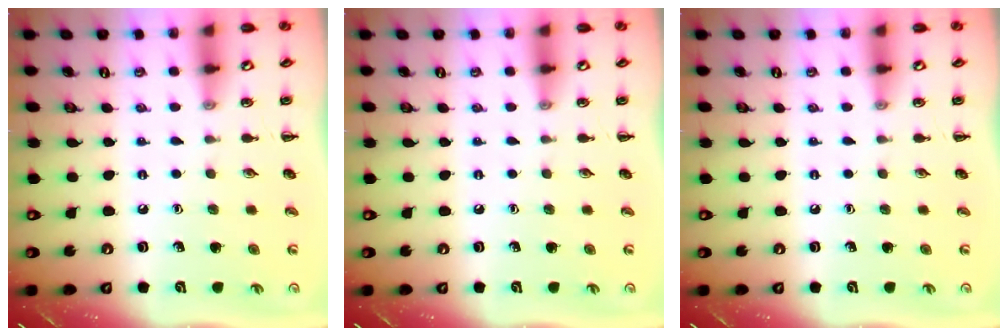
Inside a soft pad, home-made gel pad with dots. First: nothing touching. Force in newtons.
{"total": 0.0}
{"total": 0.0}